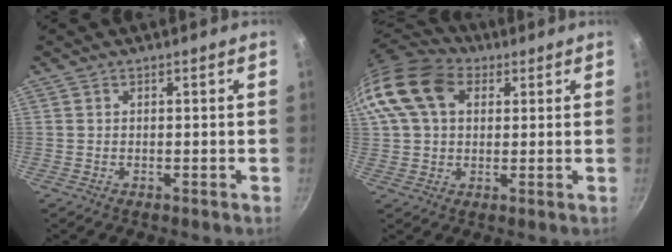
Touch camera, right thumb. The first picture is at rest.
{"total": 16.0, "force": [4.9, 11.4, 10.1], "torque": [-0.193, 0.022, 0.074]}